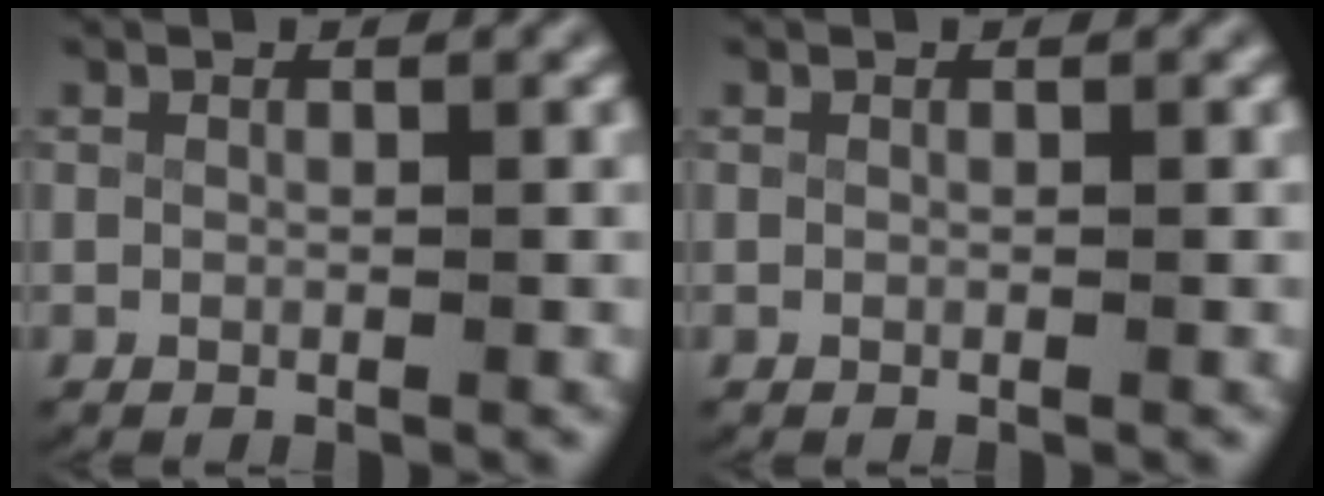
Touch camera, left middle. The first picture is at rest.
{"total": 0.0}